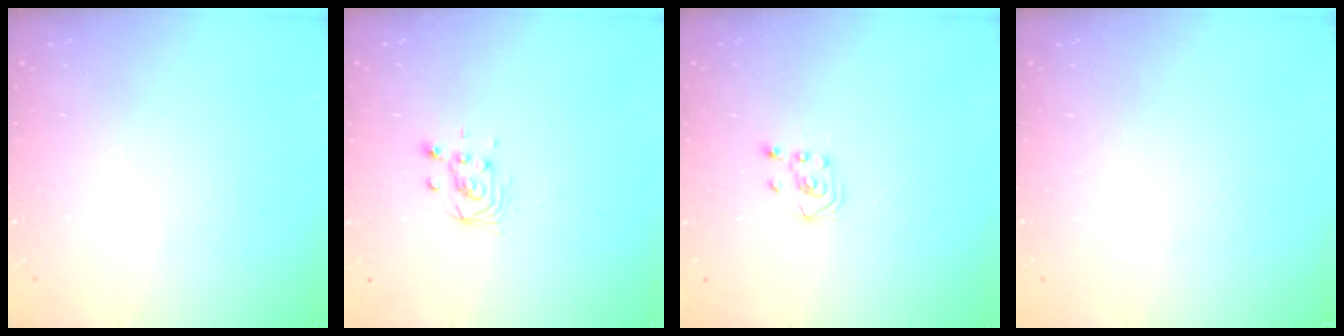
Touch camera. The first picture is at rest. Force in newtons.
{"total": 3.7, "press": 3.7, "slide": 0.3}
{"total": 2.3, "press": 2.2, "slide": 0.6}
{"total": 0.0}